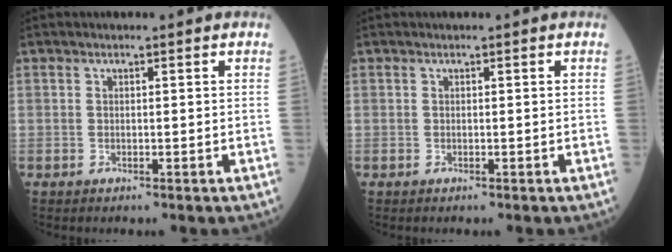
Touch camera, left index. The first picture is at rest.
{"total": 0.0}